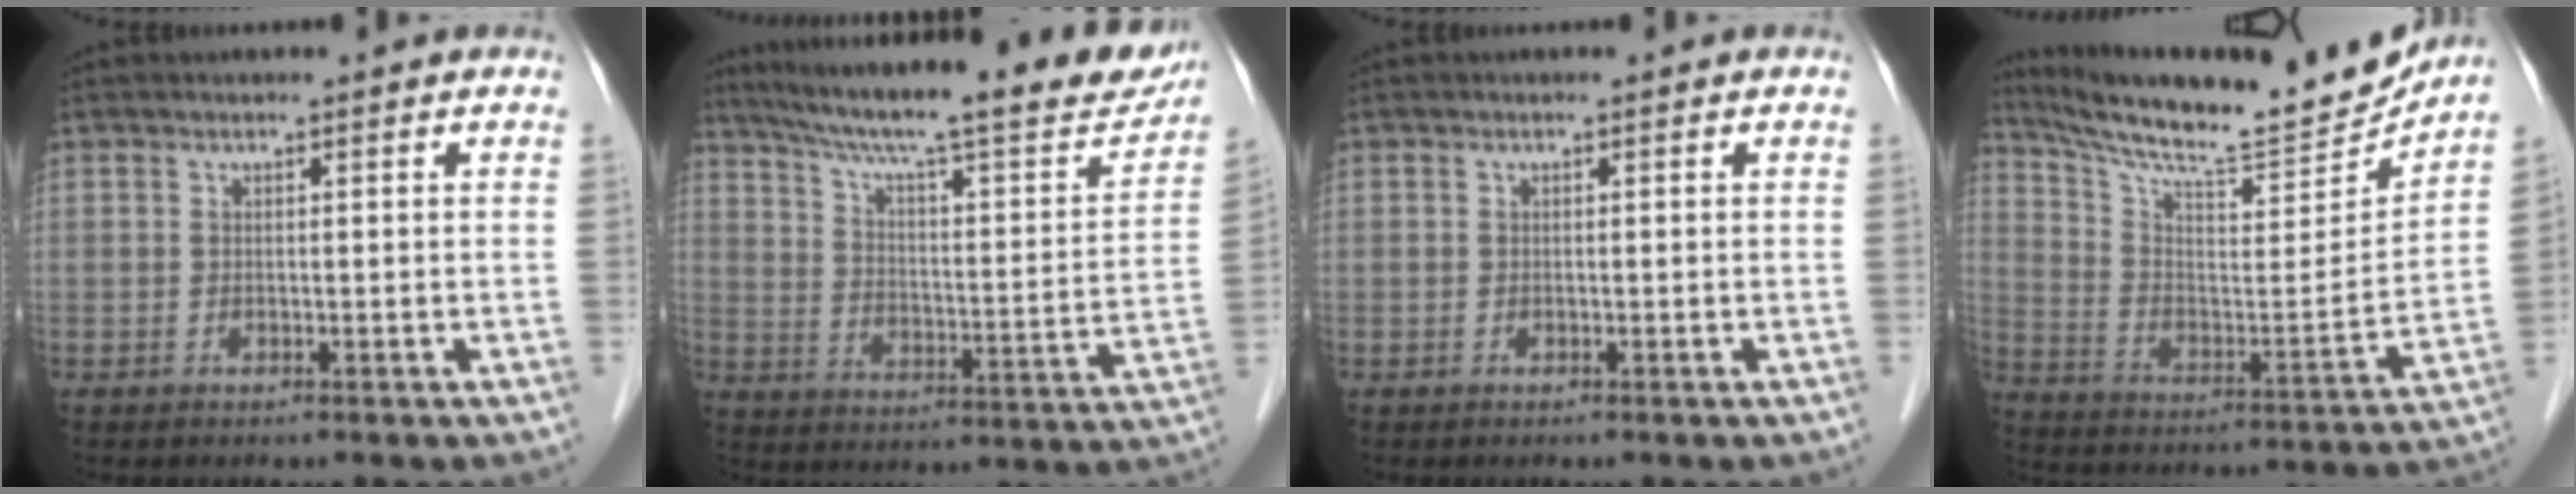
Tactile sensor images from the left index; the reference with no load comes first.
{"total": 25.8, "force": [22.0, 3.1, 13.1], "torque": [-0.213, -0.026, 0.299]}
{"total": 0.0}
{"total": 19.9, "force": [18.6, 1.2, 7.0], "torque": [-0.132, -0.044, 0.289]}